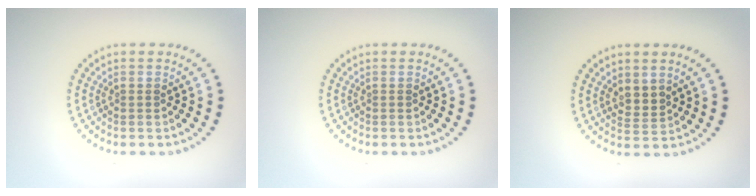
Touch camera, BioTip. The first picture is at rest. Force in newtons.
{"total": 0.0}
{"total": 1.7, "press": 1.3, "slide": 1.0}